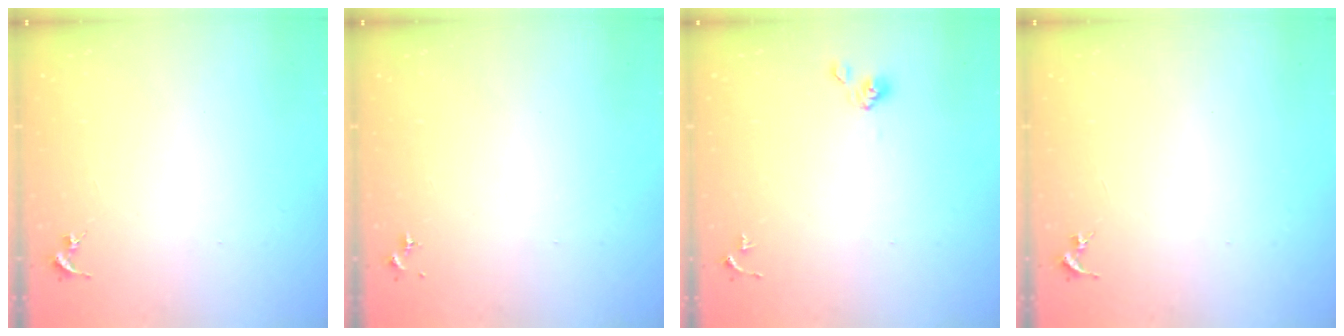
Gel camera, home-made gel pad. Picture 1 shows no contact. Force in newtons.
{"total": 0.0}
{"total": 4.0, "press": 3.9, "slide": 0.8}
{"total": 0.0}